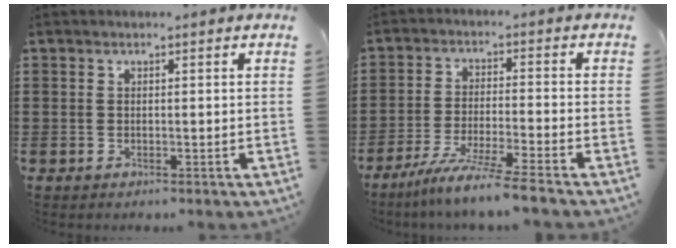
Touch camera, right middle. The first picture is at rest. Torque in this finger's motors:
{"motor_torque": [2.10, -0.04, 0.74, 0.21]}